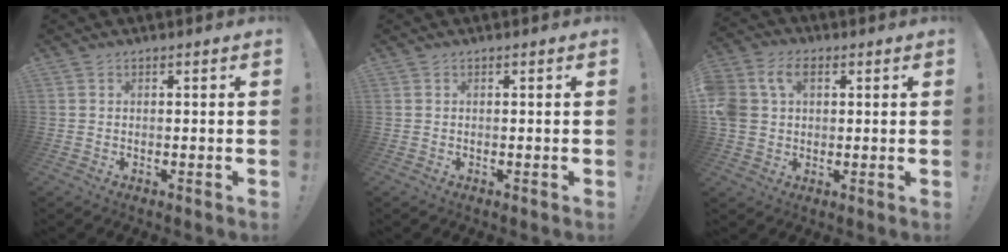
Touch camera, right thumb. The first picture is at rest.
{"total": 0.0}
{"total": 10.2, "force": [3.0, 7.4, 6.4], "torque": [-0.132, 0.005, 0.060]}